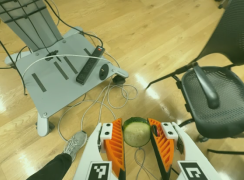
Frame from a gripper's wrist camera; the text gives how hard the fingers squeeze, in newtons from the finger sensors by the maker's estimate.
{"total": 8.0, "left": 7.9, "right": 8.2}